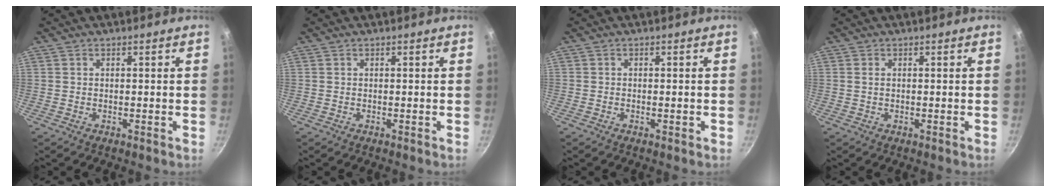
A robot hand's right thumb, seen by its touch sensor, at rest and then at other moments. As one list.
[{"total": 0.0}, {"total": 0.7, "force": [-0.3, 0.5, 0.5], "torque": [-0.007, 0.003, -0.005]}, {"total": 0.7, "force": [0.2, 0.4, 0.6], "torque": [-0.012, 0.001, 0.002]}]